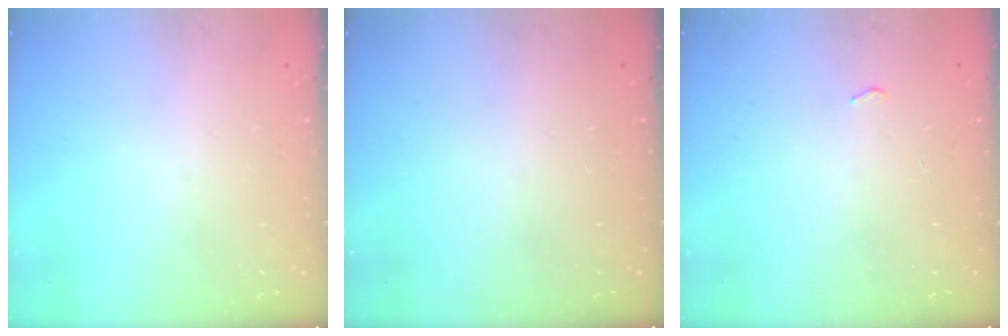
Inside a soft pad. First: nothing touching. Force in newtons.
{"total": 1.2, "press": 1.1, "slide": 0.2}
{"total": 10.0, "press": 2.6, "slide": 9.7}